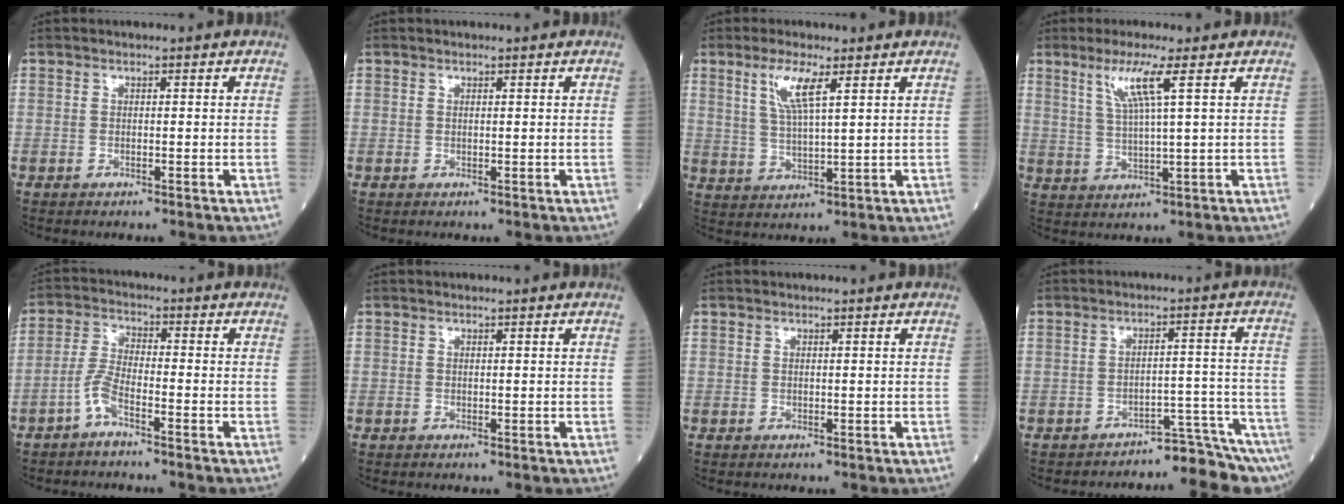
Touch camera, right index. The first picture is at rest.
{"total": 0.0}
{"total": 5.9, "force": [2.9, 0.5, 5.1], "torque": [-0.109, -0.001, 0.061]}
{"total": 5.9, "force": [2.8, -0.7, 5.2], "torque": [-0.104, -0.003, 0.060]}
{"total": 4.2, "force": [-2.7, 0.6, 3.1], "torque": [-0.074, 0.005, -0.056]}
{"total": 0.0}
{"total": 0.0}
{"total": 8.2, "force": [-8.1, -0.9, 0.7], "torque": [0.016, 0.041, -0.107]}